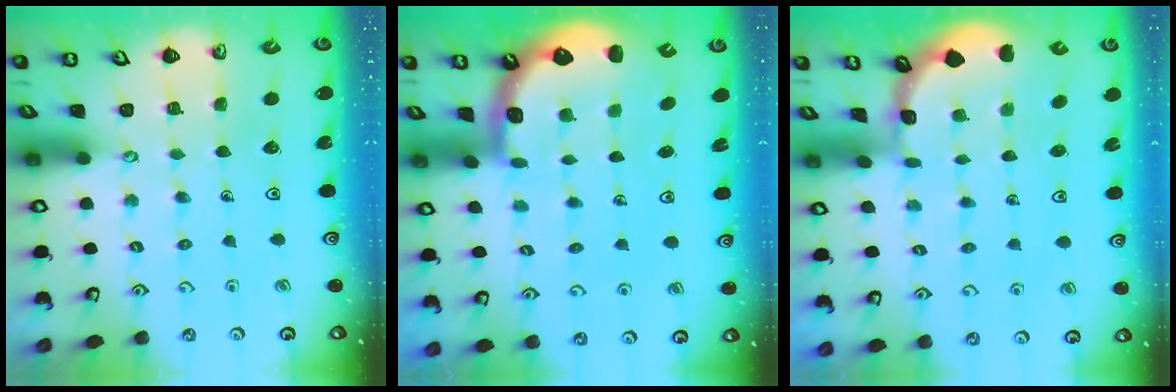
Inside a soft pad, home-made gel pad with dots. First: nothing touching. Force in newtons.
{"total": 1.4, "press": 1.4, "slide": 0.1}
{"total": 0.7, "press": 0.7, "slide": 0.3}